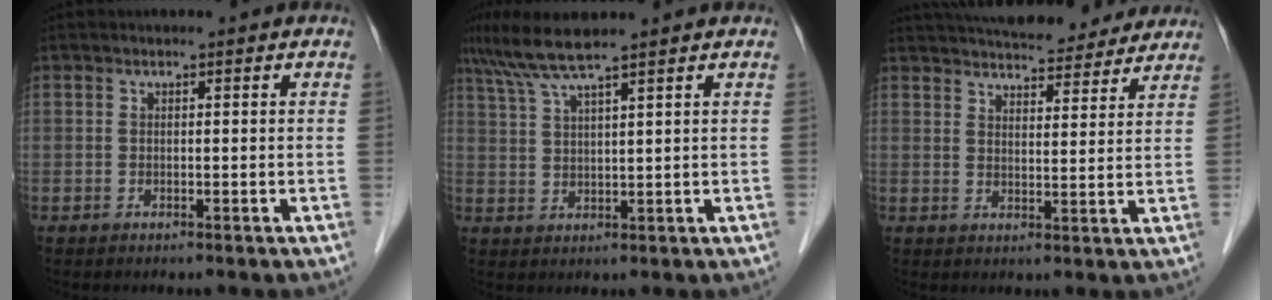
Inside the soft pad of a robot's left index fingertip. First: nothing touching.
{"total": 6.9, "force": [5.6, -0.8, 3.9], "torque": [-0.080, 0.021, 0.106]}
{"total": 20.8, "force": [18.9, 4.9, 7.1], "torque": [-0.114, 0.026, 0.250]}